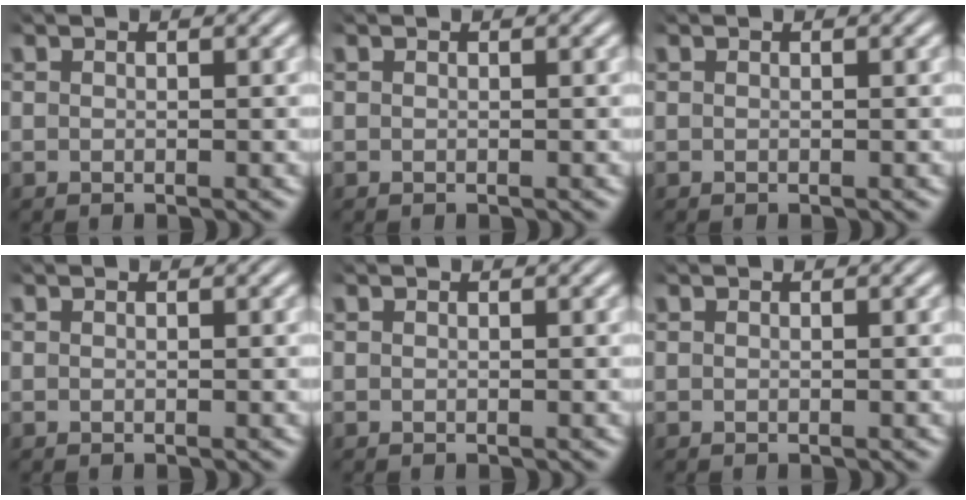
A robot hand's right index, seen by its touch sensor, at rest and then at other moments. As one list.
[{"total": 0.0}, {"total": 0.0}, {"total": 0.0}, {"total": 0.0}, {"total": 0.0}]